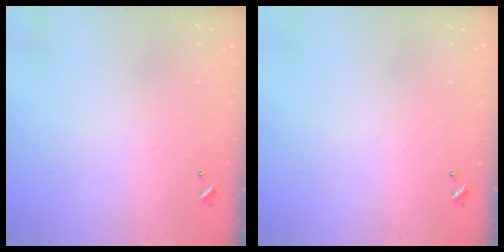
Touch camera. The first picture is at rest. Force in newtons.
{"total": 0.0}